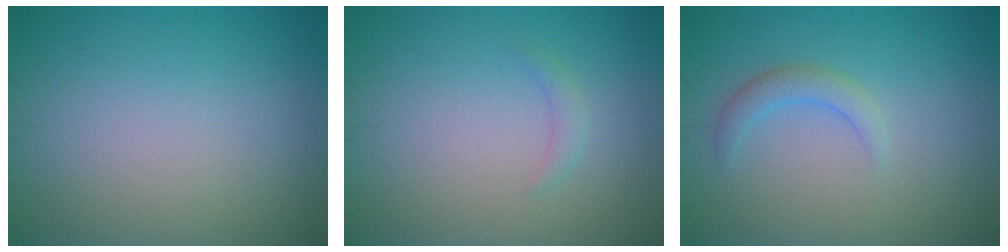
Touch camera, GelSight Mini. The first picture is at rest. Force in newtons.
{"total": 1.0, "press": 1.0, "slide": 0.1}
{"total": 1.8, "press": 1.8, "slide": 0.2}